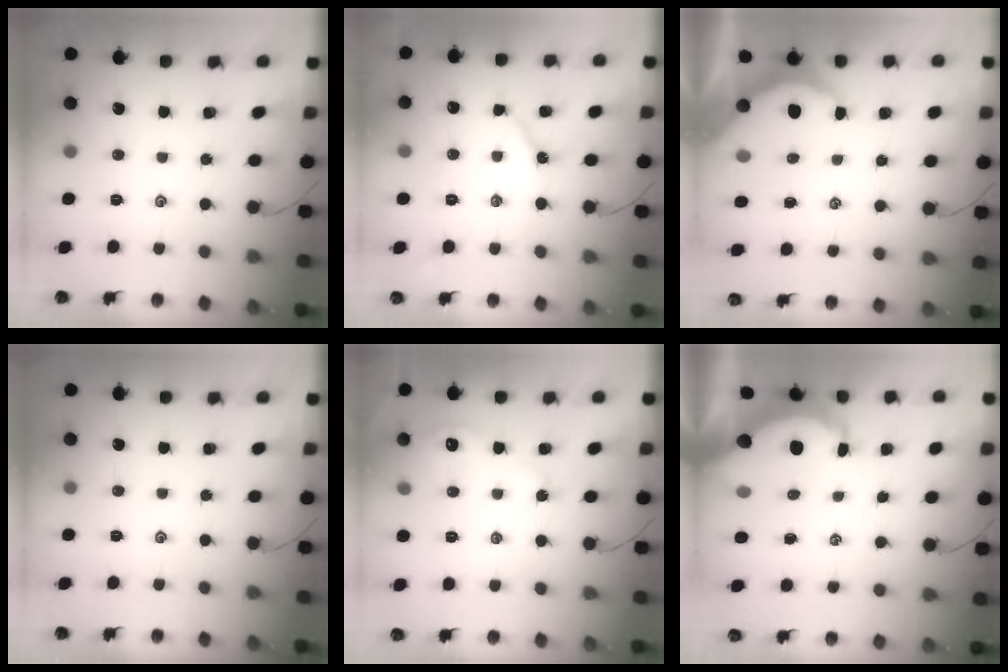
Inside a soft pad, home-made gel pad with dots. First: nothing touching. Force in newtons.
{"total": 3.4, "press": 3.4, "slide": 0.6}
{"total": 4.4, "press": 4.4, "slide": 0.3}
{"total": 0.0}
{"total": 3.3, "press": 3.3, "slide": 0.3}
{"total": 6.8, "press": 6.7, "slide": 0.9}